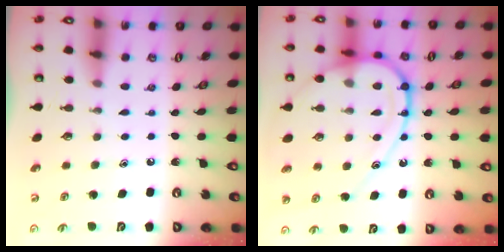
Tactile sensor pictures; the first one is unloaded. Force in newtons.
{"total": 17.2, "press": 17.1, "slide": 1.7}